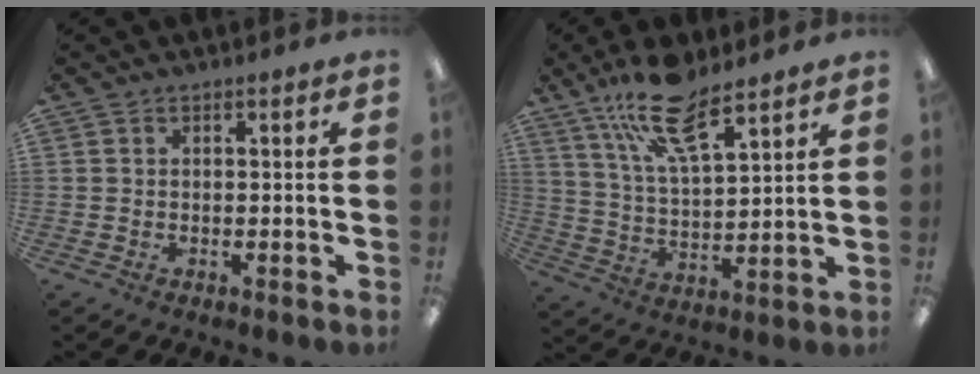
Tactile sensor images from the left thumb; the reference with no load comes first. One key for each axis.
{"total": 15.2, "fx": 10.6, "fy": 5.1, "fz": 9.7, "tx": -0.186, "ty": -0.037, "tz": 0.188}